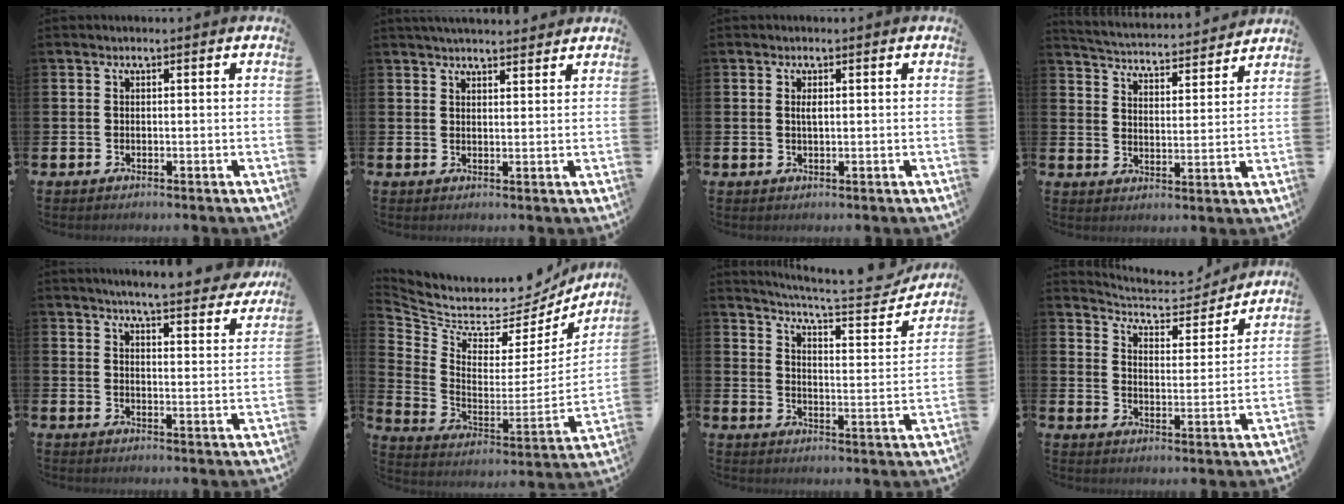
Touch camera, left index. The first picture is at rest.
{"total": 3.3, "force": [3.3, 0.4, 0.4], "torque": [-0.014, -0.013, 0.061]}
{"total": 1.0, "force": [0.4, 0.3, 0.9], "torque": [-0.017, 0.002, 0.006]}
{"total": 4.5, "force": [4.5, 0.5, 0.2], "torque": [-0.032, -0.041, 0.075]}
{"total": 5.7, "force": [5.5, 0.0, 1.5], "torque": [-0.036, -0.038, 0.093]}
{"total": 6.2, "force": [5.4, 2.8, 1.5], "torque": [-0.071, -0.054, 0.089]}
{"total": 6.0, "force": [5.7, 0.6, 2.0], "torque": [-0.054, -0.050, 0.088]}
{"total": 5.6, "force": [5.4, 1.5, 0.8], "torque": [-0.043, -0.045, 0.088]}